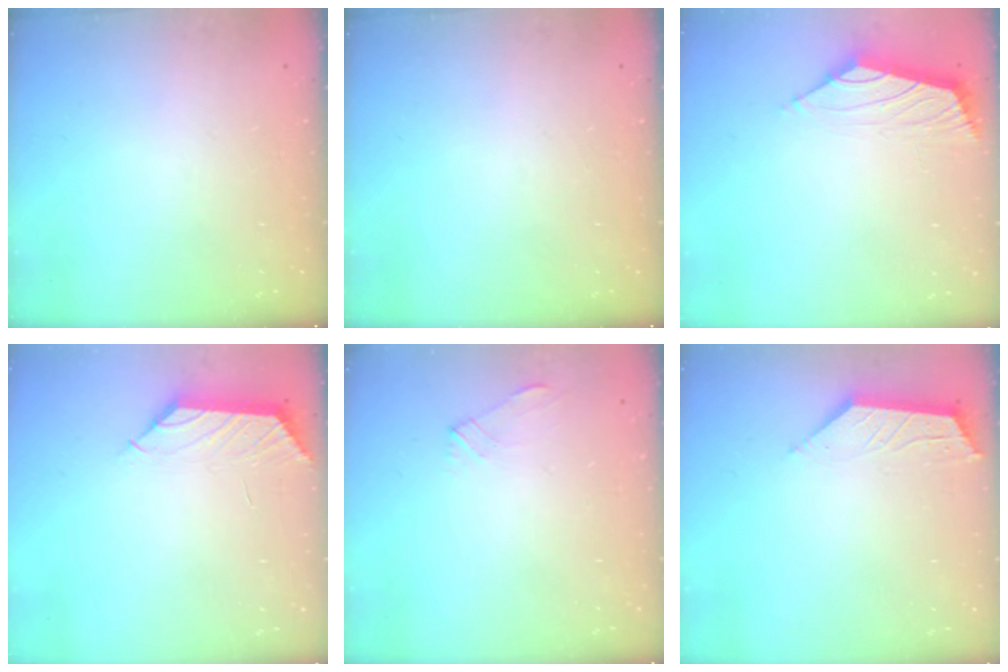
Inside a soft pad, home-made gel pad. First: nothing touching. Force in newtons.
{"total": 0.0}
{"total": 2.5, "press": 2.4, "slide": 0.6}
{"total": 2.9, "press": 2.9, "slide": 0.5}
{"total": 1.9, "press": 1.9, "slide": 0.4}
{"total": 3.3, "press": 3.3, "slide": 0.1}